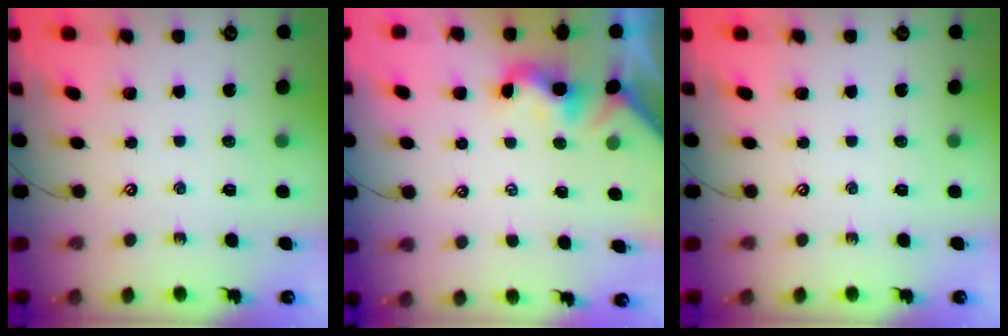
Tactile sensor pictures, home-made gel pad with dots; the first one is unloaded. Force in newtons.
{"total": 2.0, "press": 2.0, "slide": 0.5}
{"total": 0.0}